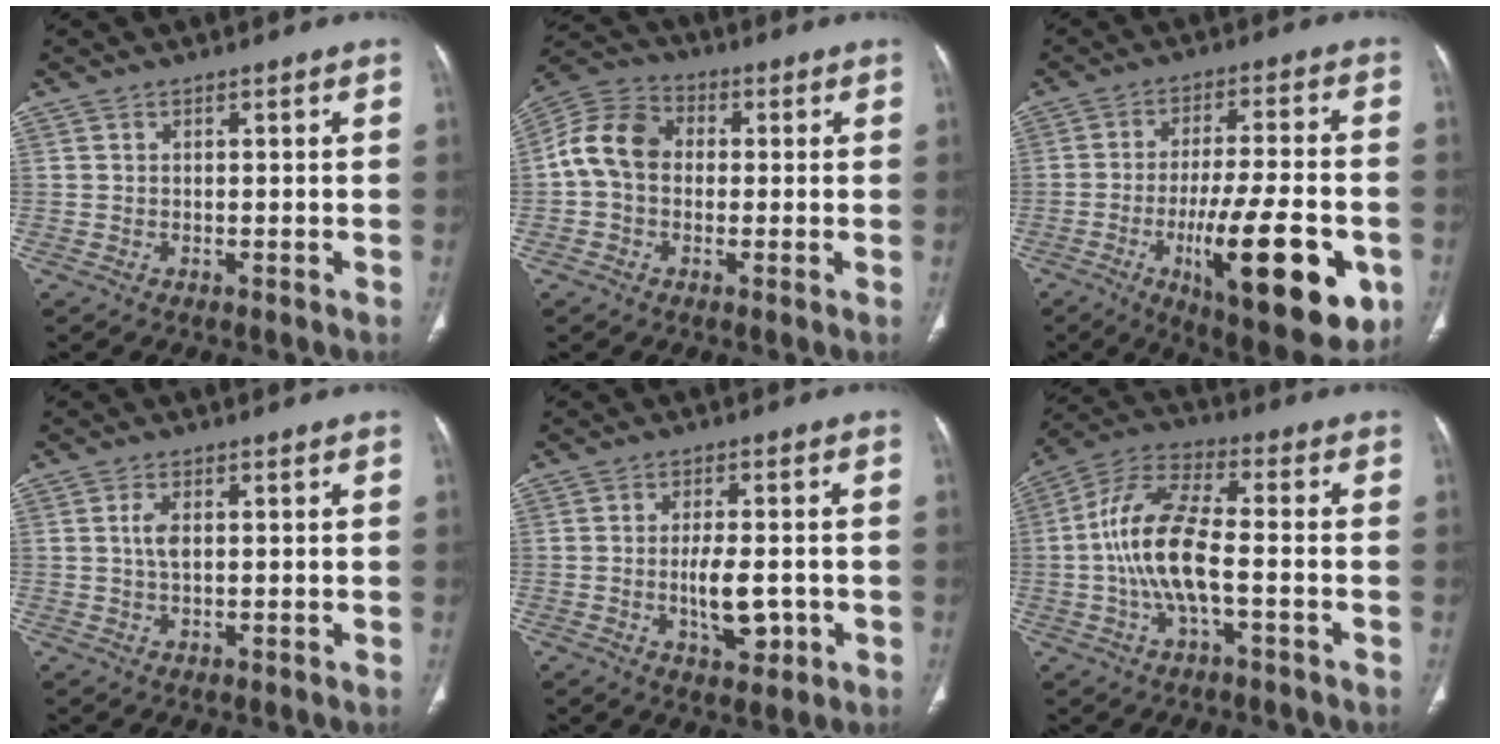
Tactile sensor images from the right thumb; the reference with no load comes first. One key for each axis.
{"total": 10.1, "fx": 0.0, "fy": 7.9, "fz": 6.3, "tx": -0.112, "ty": 0.031, "tz": -0.012}
{"total": 21.6, "fx": -7.3, "fy": 6.5, "fz": 19.3, "tx": -0.272, "ty": 0.006, "tz": -0.098}
{"total": 2.7, "fx": 0.4, "fy": 1.3, "fz": 2.3, "tx": -0.049, "ty": 0.001, "tz": 0.006}
{"total": 7.0, "fx": -1.5, "fy": 3.2, "fz": 6.1, "tx": -0.091, "ty": 0.002, "tz": -0.016}
{"total": 13.2, "fx": -2.0, "fy": 4.9, "fz": 12.1, "tx": -0.257, "ty": 0.036, "tz": -0.042}